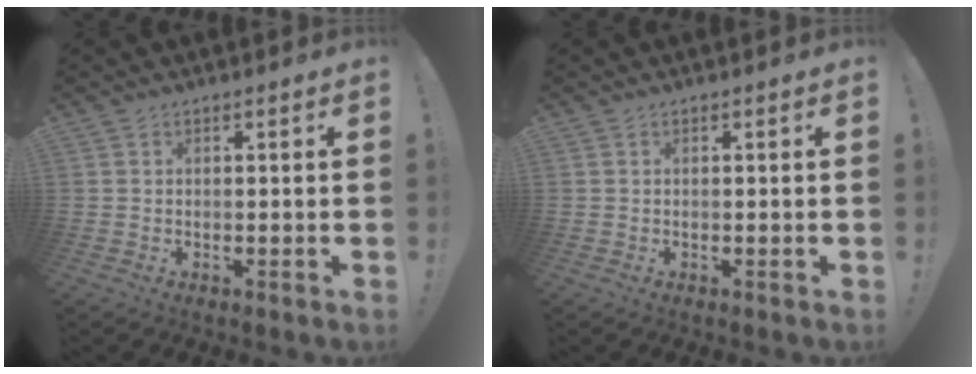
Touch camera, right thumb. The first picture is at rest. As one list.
[{"total": 0.0}]